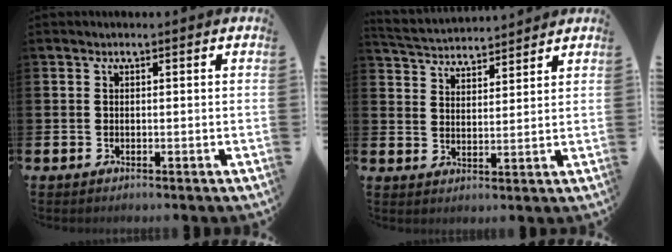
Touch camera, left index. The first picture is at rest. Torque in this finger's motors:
{"motor_torque": [0.81, -1.22, 0.04, 0.12]}